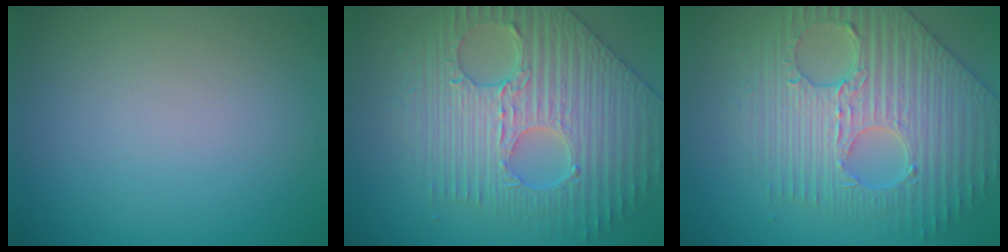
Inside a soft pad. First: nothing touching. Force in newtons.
{"total": 7.7, "press": 6.4, "slide": 4.3}
{"total": 6.9, "press": 5.8, "slide": 3.6}